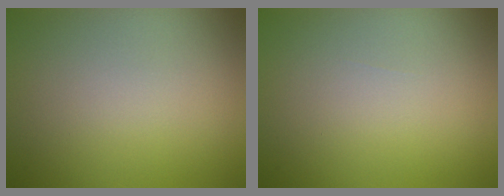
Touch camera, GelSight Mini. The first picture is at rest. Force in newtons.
{"total": 0.0}